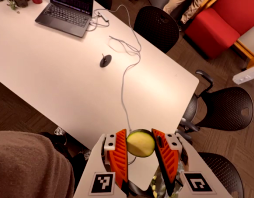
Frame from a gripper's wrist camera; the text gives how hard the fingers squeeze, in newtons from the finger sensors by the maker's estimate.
{"total": 9.5, "left": 9.6, "right": 9.4}